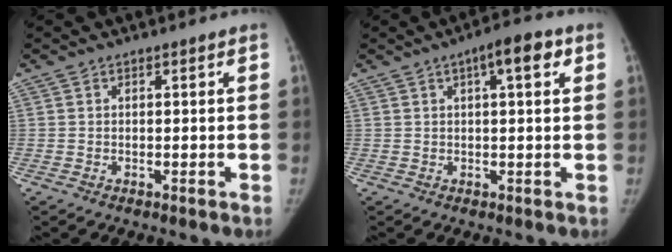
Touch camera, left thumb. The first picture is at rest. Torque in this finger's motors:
{"motor_torque": [-0.14, 0.05, 0.49, -0.05, 0.02]}